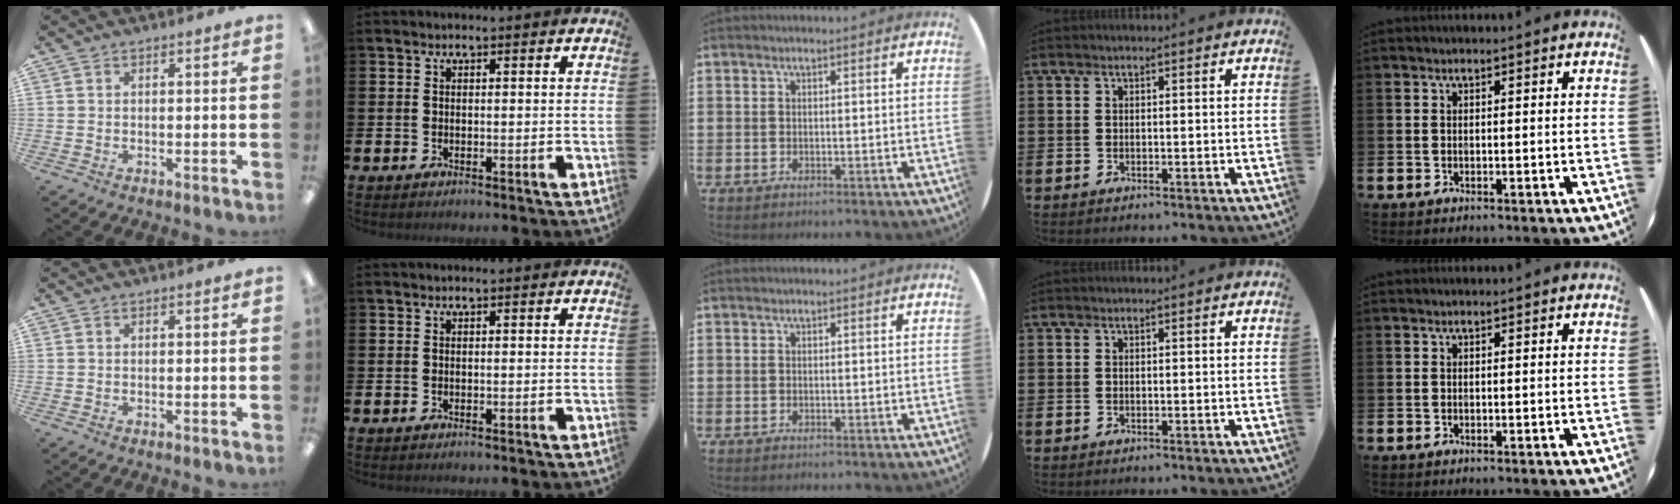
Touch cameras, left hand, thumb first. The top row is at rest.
{}